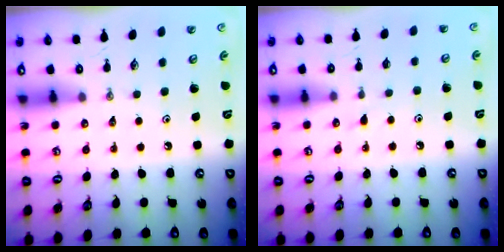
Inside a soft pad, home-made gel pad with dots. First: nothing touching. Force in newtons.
{"total": 5.4, "press": 5.4, "slide": 0.5}